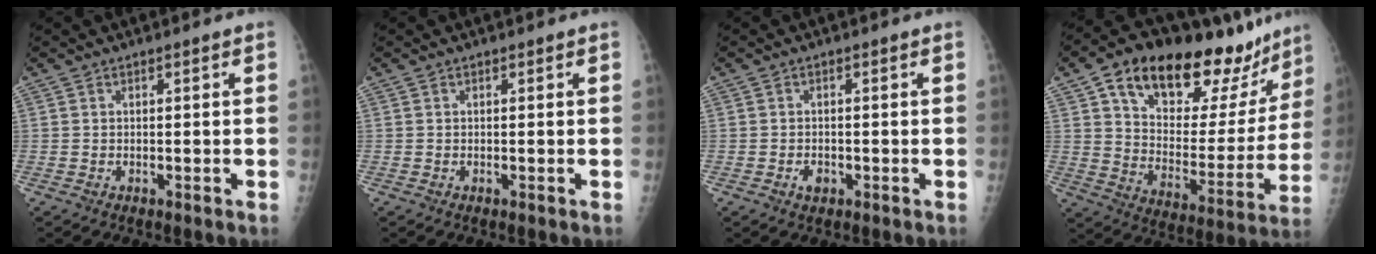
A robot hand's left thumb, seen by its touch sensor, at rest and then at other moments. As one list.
[{"total": 0.0}, {"total": 1.8, "force": [-0.7, 1.3, 1.0], "torque": [-0.010, 0.003, -0.010]}, {"total": 28.3, "force": [19.1, 12.4, 16.8], "torque": [-0.209, -0.053, 0.292]}]